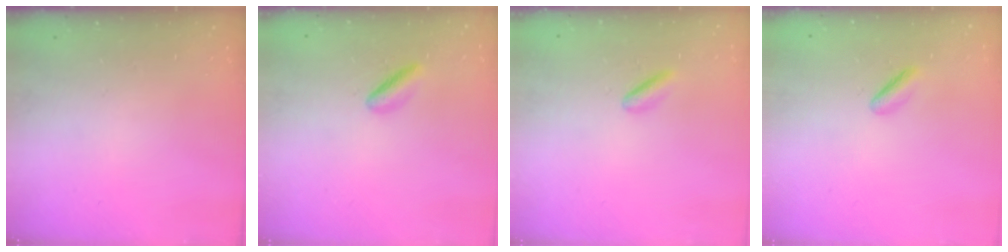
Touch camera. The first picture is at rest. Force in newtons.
{"total": 2.9, "press": 2.9, "slide": 0.4}
{"total": 2.6, "press": 2.5, "slide": 1.0}
{"total": 2.0, "press": 1.8, "slide": 0.9}